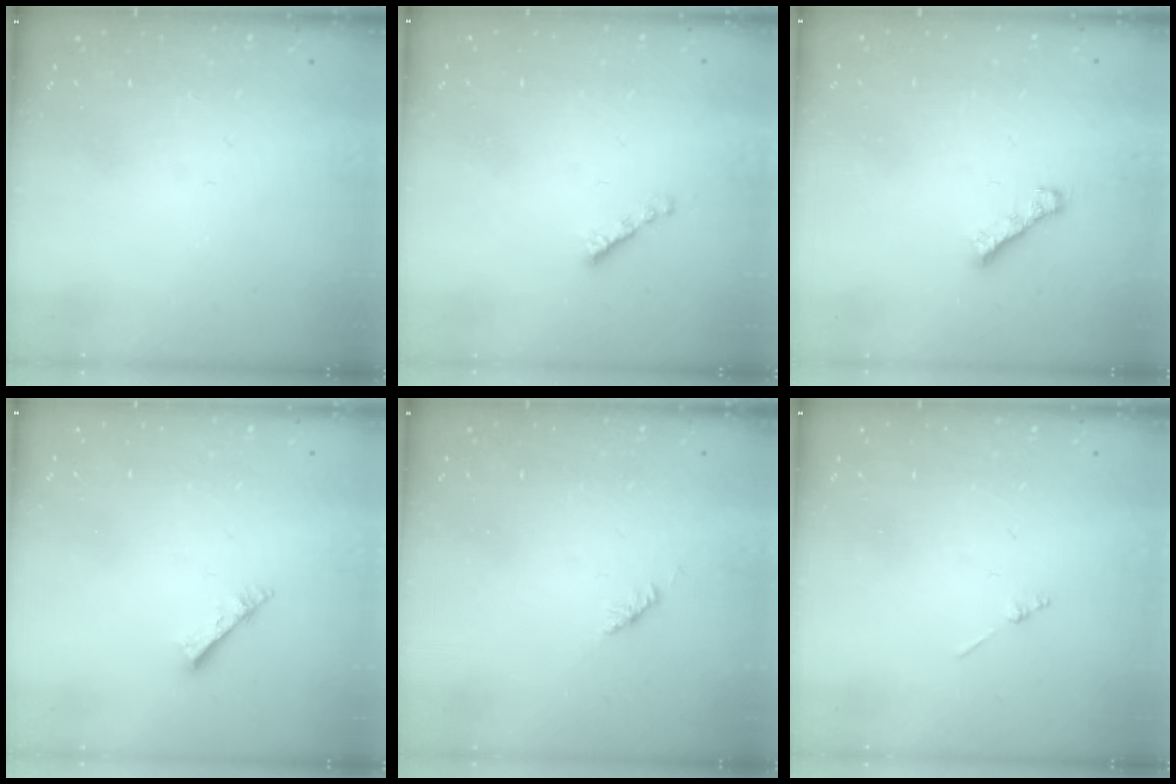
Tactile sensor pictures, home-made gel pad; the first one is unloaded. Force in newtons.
{"total": 2.1, "press": 2.1, "slide": 0.3}
{"total": 1.9, "press": 1.8, "slide": 0.6}
{"total": 2.7, "press": 2.7, "slide": 0.3}
{"total": 1.9, "press": 1.8, "slide": 0.6}
{"total": 0.8, "press": 0.8, "slide": 0.2}